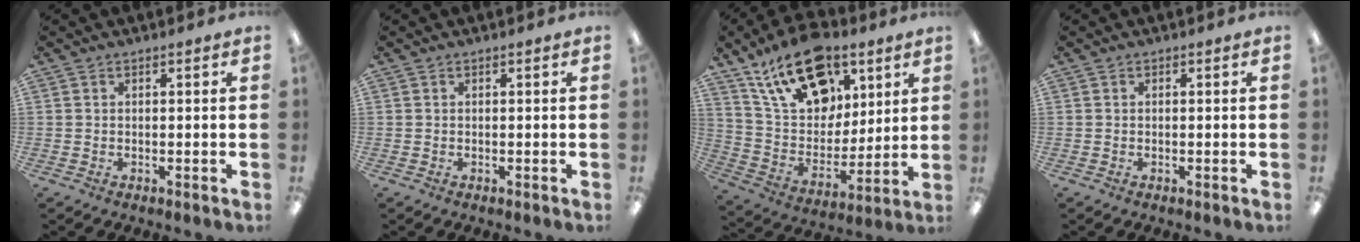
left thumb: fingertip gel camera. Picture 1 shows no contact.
{"total": 0.0}
{"total": 21.1, "force": [13.0, 12.3, 11.2], "torque": [-0.191, -0.056, 0.233]}
{"total": 0.0}